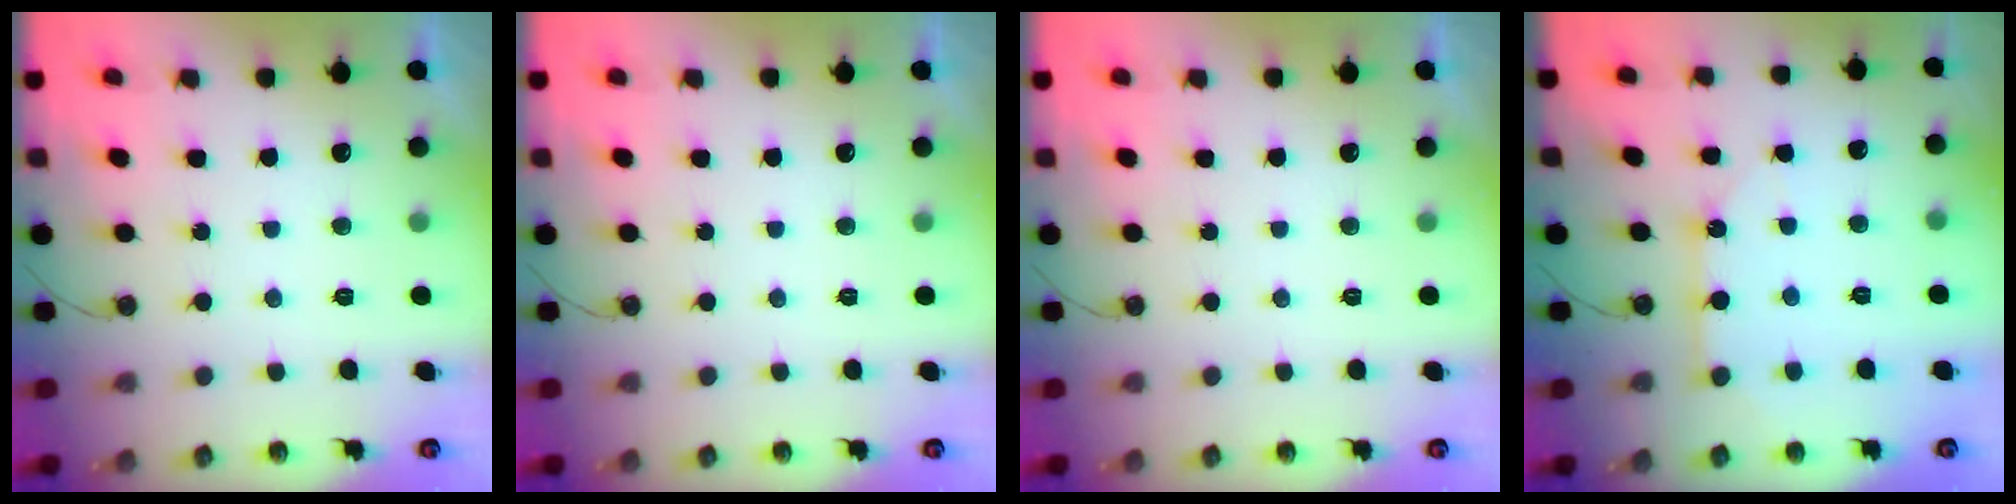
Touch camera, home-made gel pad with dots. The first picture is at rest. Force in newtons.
{"total": 0.0}
{"total": 0.0}
{"total": 7.7, "press": 7.6, "slide": 0.4}